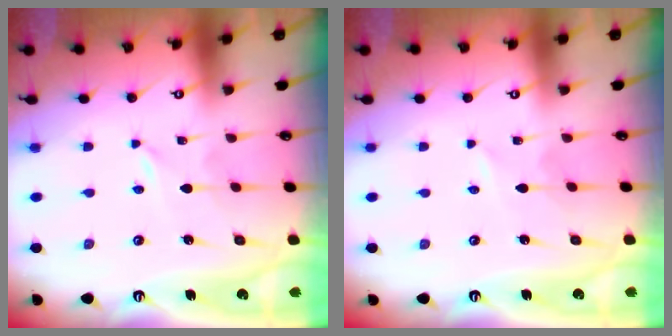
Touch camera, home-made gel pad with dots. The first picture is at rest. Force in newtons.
{"total": 1.7, "press": 1.7, "slide": 0.3}